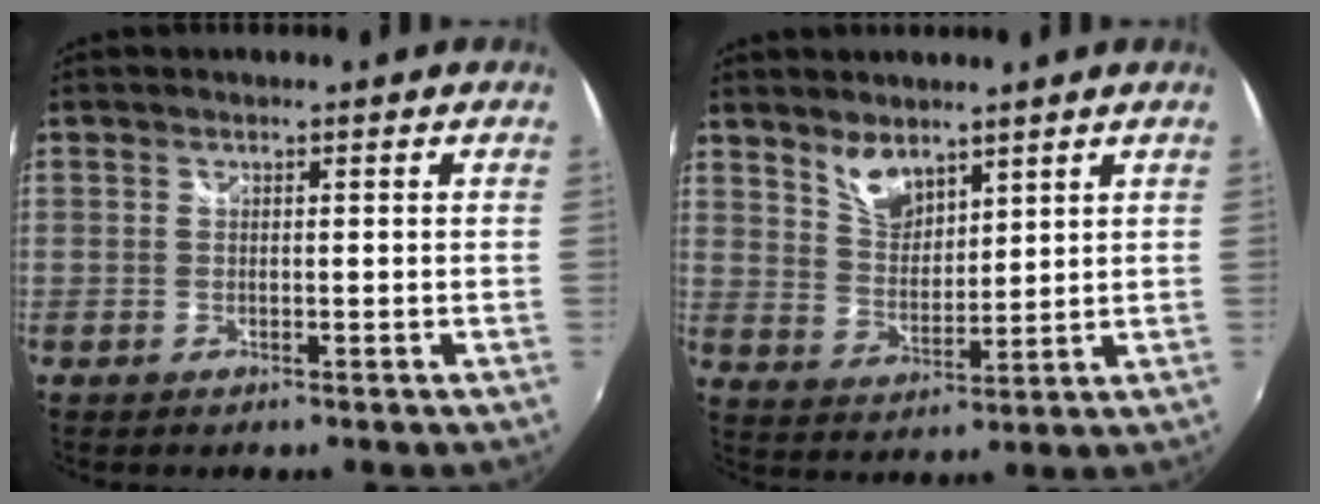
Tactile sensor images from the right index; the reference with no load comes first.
{"total": 6.2, "force": [4.8, 2.8, 2.8], "torque": [-0.041, 0.000, 0.093]}